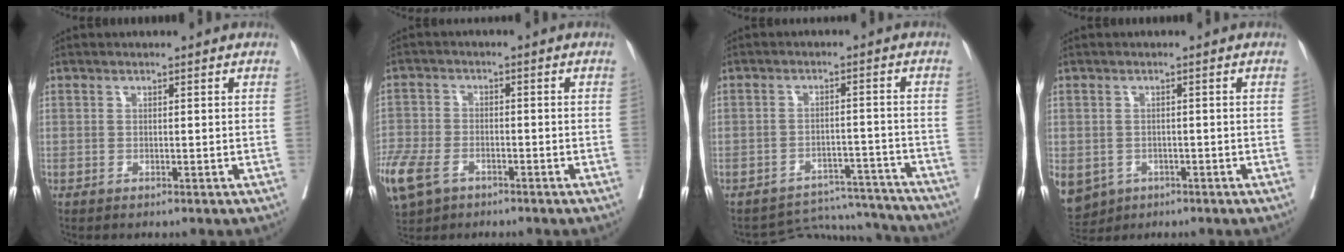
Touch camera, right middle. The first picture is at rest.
{"total": 16.8, "force": [-9.2, 10.7, 9.0], "torque": [-0.282, -0.023, -0.165]}
{"total": 9.7, "force": [-9.4, 1.6, -1.6], "torque": [0.029, 0.038, -0.121]}
{"total": 11.5, "force": [-5.2, 9.3, 4.2], "torque": [-0.128, -0.008, -0.066]}